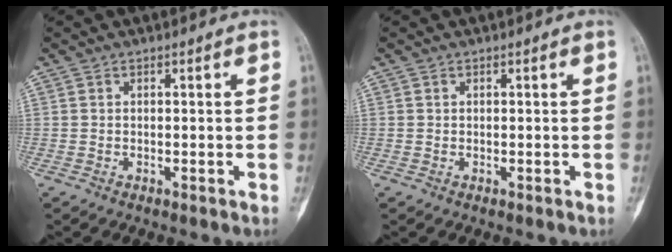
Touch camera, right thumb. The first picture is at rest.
{"total": 0.0}